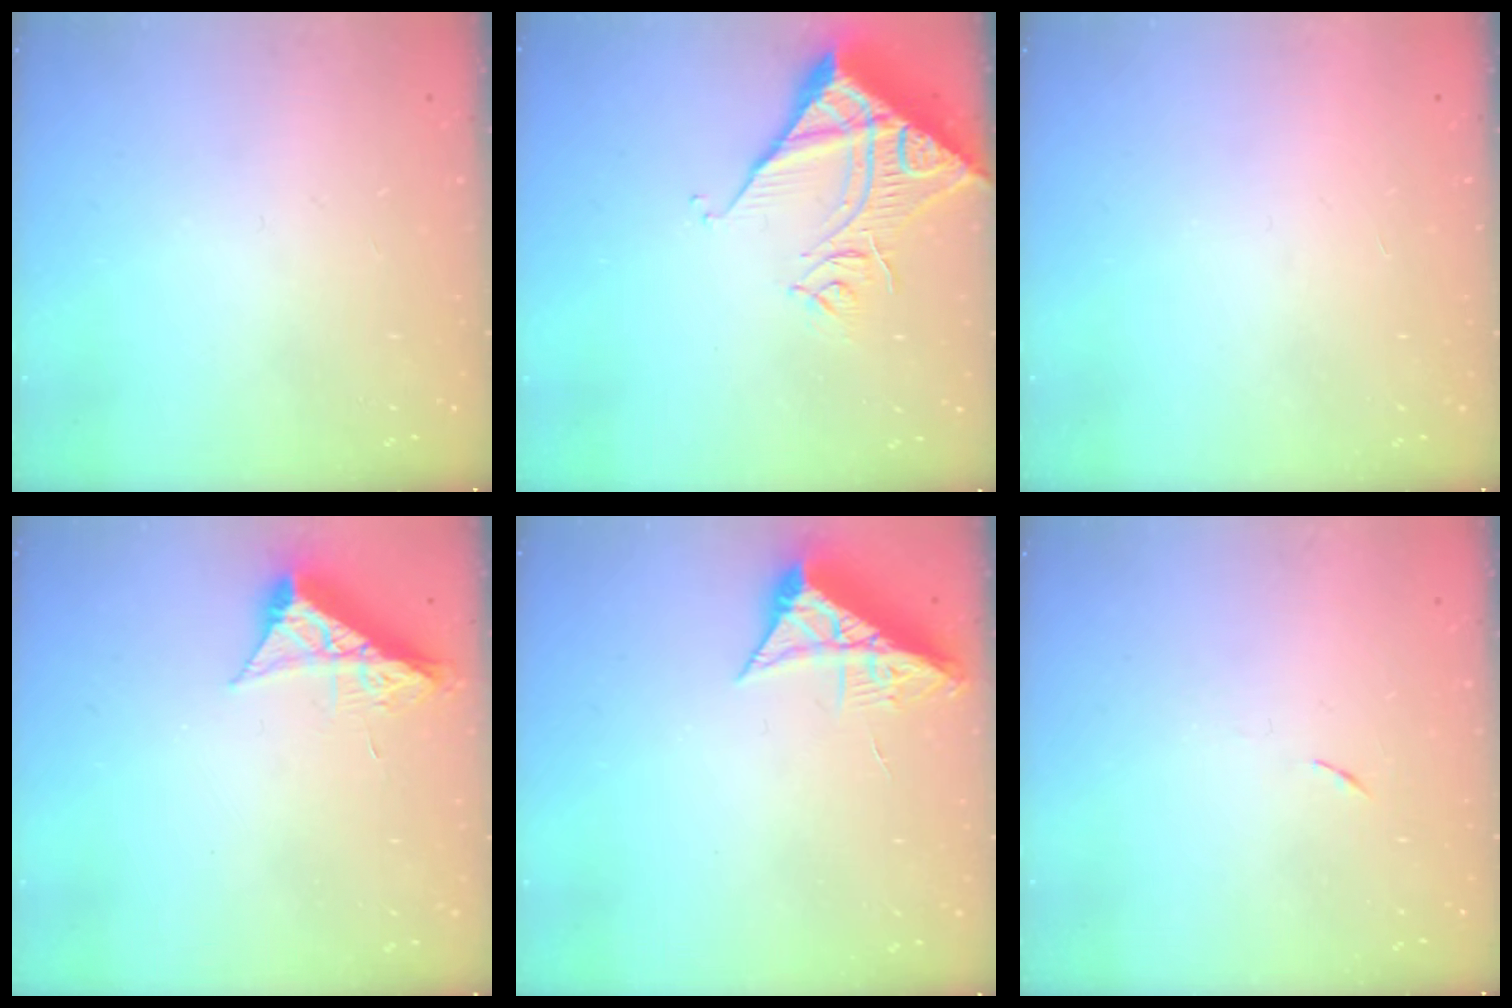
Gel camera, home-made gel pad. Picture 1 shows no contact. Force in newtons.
{"total": 13.9, "press": 13.8, "slide": 1.7}
{"total": 1.5, "press": 1.5, "slide": 0.1}
{"total": 8.9, "press": 8.9, "slide": 0.4}
{"total": 7.7, "press": 7.7, "slide": 0.4}
{"total": 3.8, "press": 3.7, "slide": 0.7}